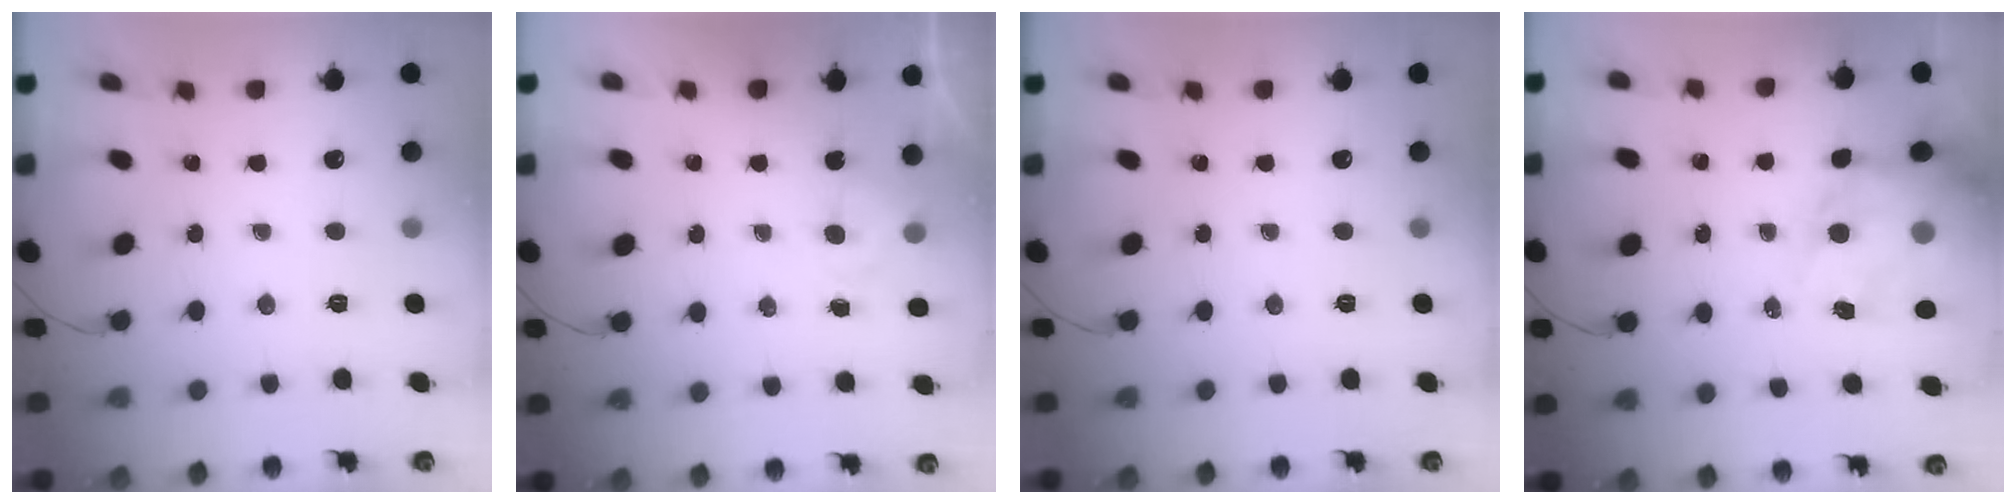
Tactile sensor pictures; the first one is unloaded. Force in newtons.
{"total": 3.8, "press": 3.6, "slide": 1.1}
{"total": 0.0}
{"total": 15.5, "press": 15.1, "slide": 3.8}